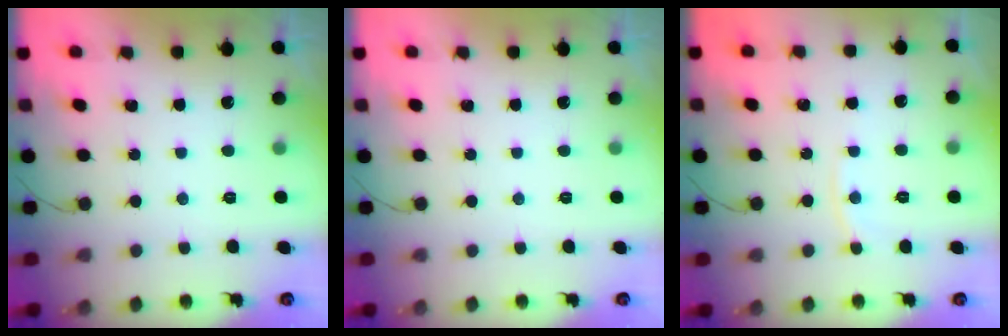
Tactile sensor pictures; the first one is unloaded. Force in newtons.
{"total": 0.0}
{"total": 4.9, "press": 4.8, "slide": 0.7}